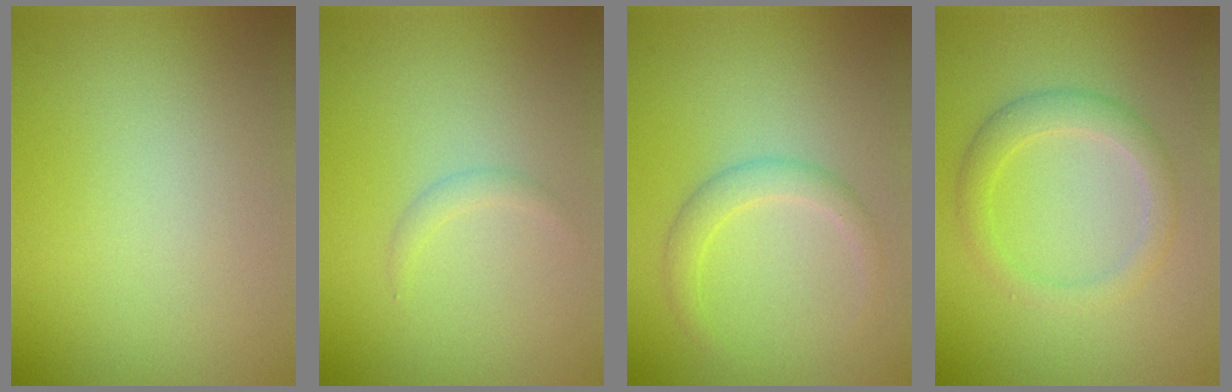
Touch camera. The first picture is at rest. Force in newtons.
{"total": 0.9, "press": 0.9, "slide": 0.1}
{"total": 2.1, "press": 2.1, "slide": 0.1}
{"total": 2.8, "press": 2.8, "slide": 0.3}